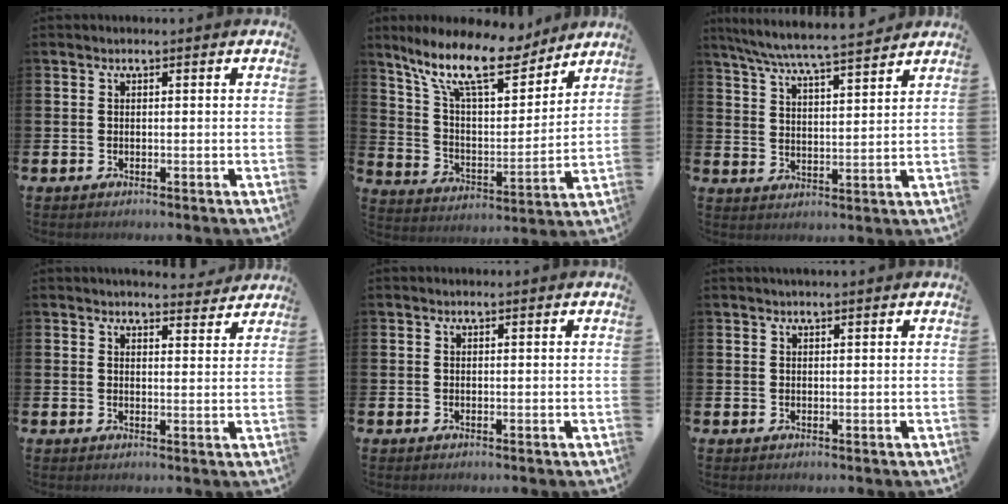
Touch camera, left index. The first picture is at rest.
{"total": 13.5, "force": [10.4, 4.7, 7.3], "torque": [-0.170, -0.052, 0.182]}
{"total": 7.0, "force": [6.6, 0.1, 2.3], "torque": [-0.071, -0.041, 0.117]}
{"total": 3.4, "force": [3.4, 0.5, 0.2], "torque": [0.007, -0.024, 0.058]}
{"total": 0.0}
{"total": 0.9, "force": [0.8, 0.0, 0.4], "torque": [0.001, -0.003, 0.012]}